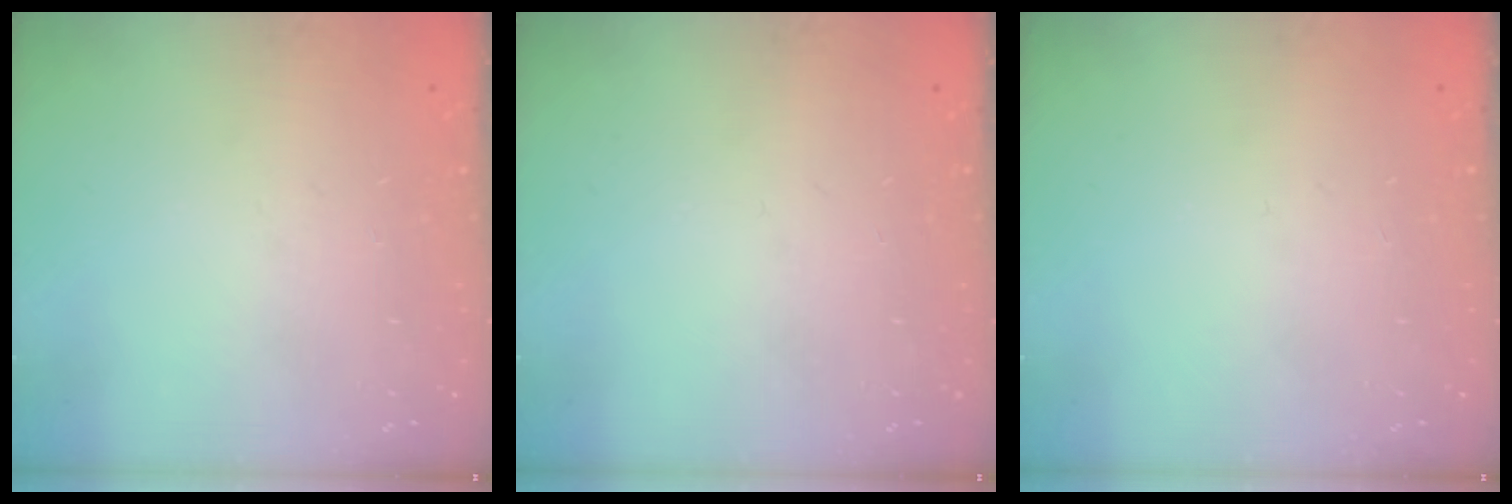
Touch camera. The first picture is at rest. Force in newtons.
{"total": 0.0}
{"total": 0.0}